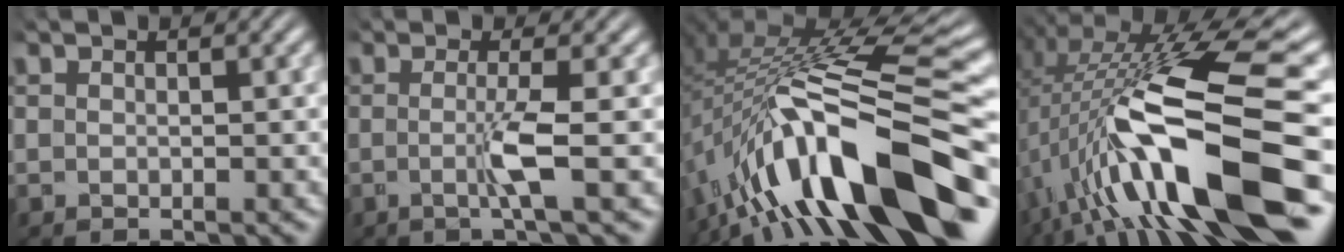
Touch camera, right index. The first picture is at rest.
{"total": 2.5, "force": [0.4, -0.9, 2.3], "torque": [-0.040, 0.000, 0.004]}
{"total": 14.3, "force": [-2.7, 5.6, 12.8], "torque": [-0.221, 0.008, -0.027]}
{"total": 15.2, "force": [-0.4, 4.8, 14.4], "torque": [-0.228, 0.017, 0.004]}